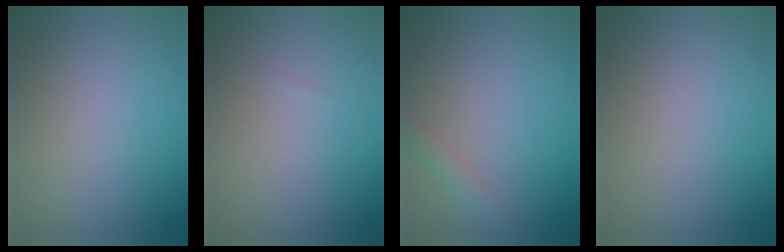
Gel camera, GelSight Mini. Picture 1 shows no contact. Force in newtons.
{"total": 0.0}
{"total": 1.2, "press": 1.2, "slide": 0.1}
{"total": 0.0}